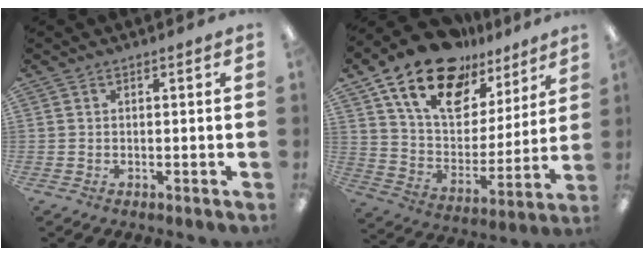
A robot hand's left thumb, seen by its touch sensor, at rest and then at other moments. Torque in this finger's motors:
{"motor_torque": [1.60, 1.60, 1.34, -1.43, 0.49]}